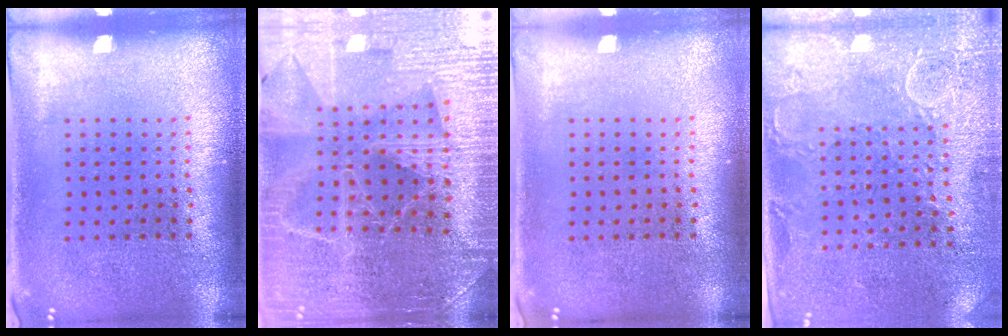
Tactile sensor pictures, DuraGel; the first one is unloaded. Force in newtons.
{"total": 3.8, "press": 3.7, "slide": 0.9}
{"total": 0.0}
{"total": 2.7, "press": 2.6, "slide": 0.8}